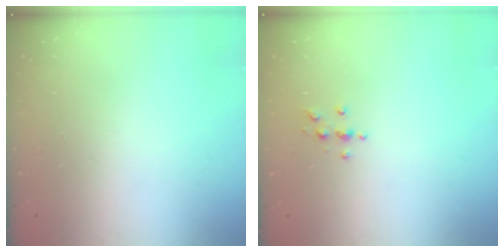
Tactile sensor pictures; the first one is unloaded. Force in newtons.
{"total": 3.8, "press": 3.7, "slide": 0.5}